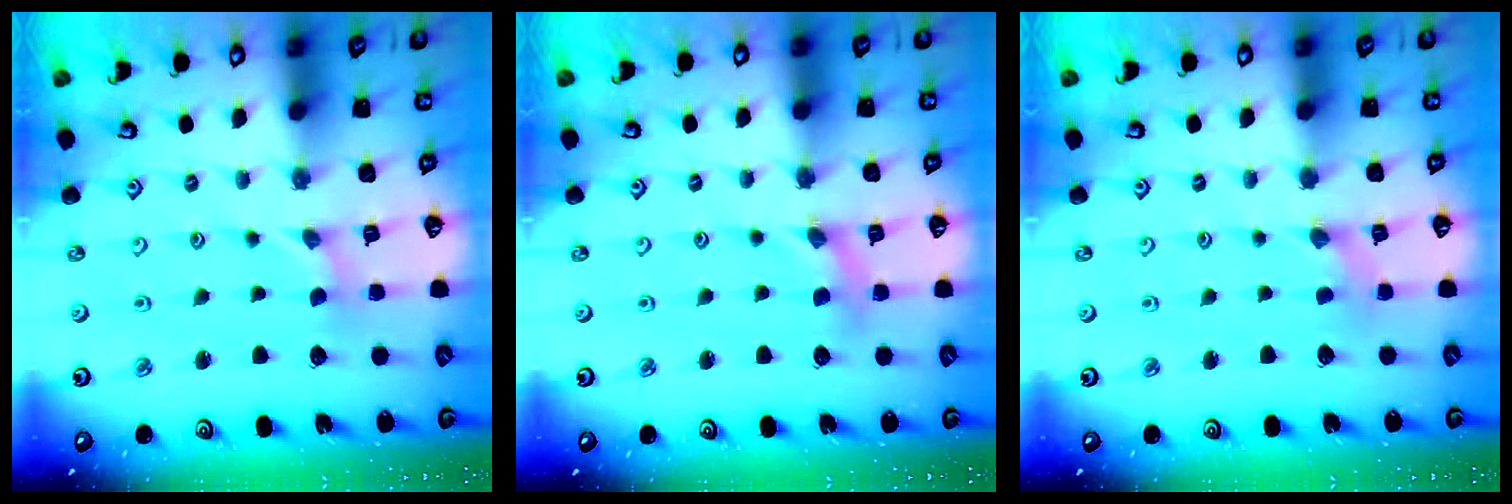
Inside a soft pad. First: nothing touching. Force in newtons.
{"total": 2.5, "press": 2.4, "slide": 0.3}
{"total": 0.0}